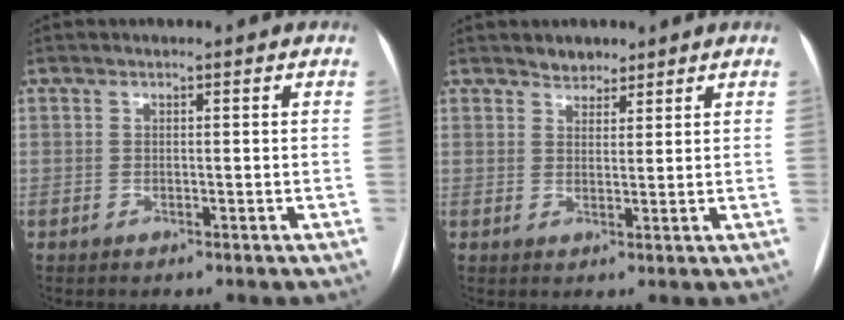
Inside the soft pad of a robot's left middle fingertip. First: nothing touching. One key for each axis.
{"total": 2.5, "fx": 2.2, "fy": 1.2, "fz": 0.4, "tx": -0.009, "ty": 0.000, "tz": 0.035}